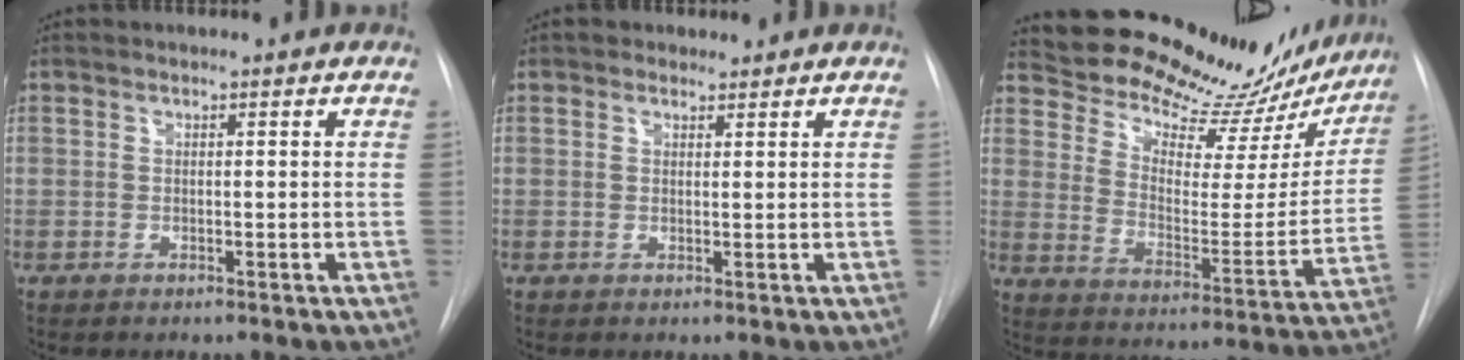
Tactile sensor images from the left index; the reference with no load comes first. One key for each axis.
{"total": 1.1, "fx": 0.7, "fy": 0.8, "fz": -0.1, "tx": 0.003, "ty": -0.001, "tz": 0.006}
{"total": 23.5, "fx": 21.7, "fy": 7.1, "fz": 5.8, "tx": -0.082, "ty": -0.060, "tz": 0.278}